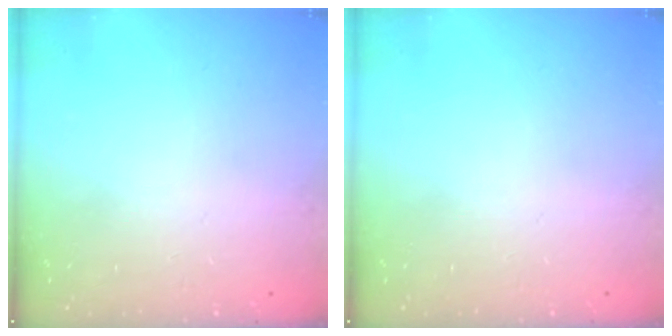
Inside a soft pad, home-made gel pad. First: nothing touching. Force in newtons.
{"total": 0.0}